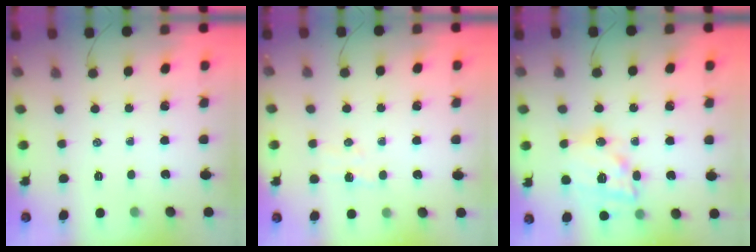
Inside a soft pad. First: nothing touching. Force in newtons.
{"total": 4.2, "press": 4.1, "slide": 1.0}
{"total": 18.1, "press": 17.8, "slide": 3.0}